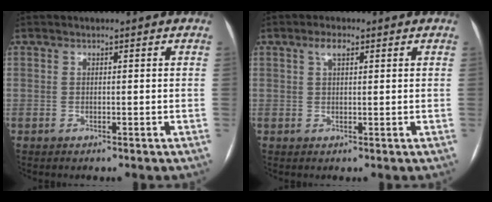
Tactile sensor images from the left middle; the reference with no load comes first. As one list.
[{"total": 2.2, "force": [1.2, 0.7, 1.7], "torque": [-0.039, 0.008, 0.024]}]